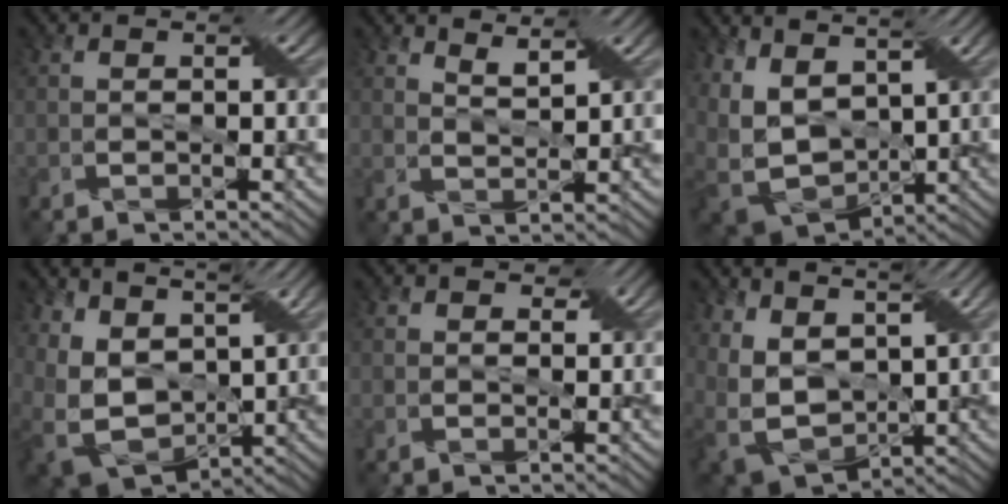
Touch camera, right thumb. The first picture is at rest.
{"total": 3.2, "force": [2.7, 0.5, 1.7], "torque": [-0.028, -0.008, 0.056]}
{"total": 10.2, "force": [2.8, 6.5, 7.3], "torque": [-0.195, 0.003, 0.058]}
{"total": 10.5, "force": [4.2, 6.7, 6.9], "torque": [-0.184, -0.001, 0.081]}
{"total": 1.5, "force": [0.8, 1.2, 0.4], "torque": [-0.005, -0.003, 0.006]}
{"total": 9.7, "force": [4.4, 5.8, 6.5], "torque": [-0.175, -0.001, 0.085]}